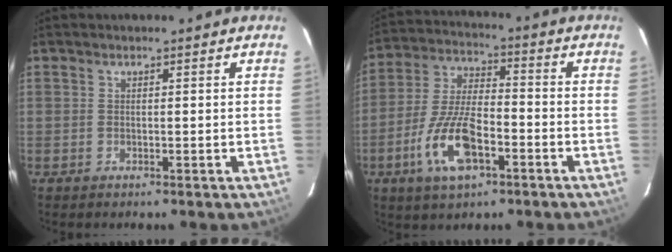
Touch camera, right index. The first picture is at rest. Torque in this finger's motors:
{"motor_torque": [1.70, -0.44, 0.70, 0.13]}